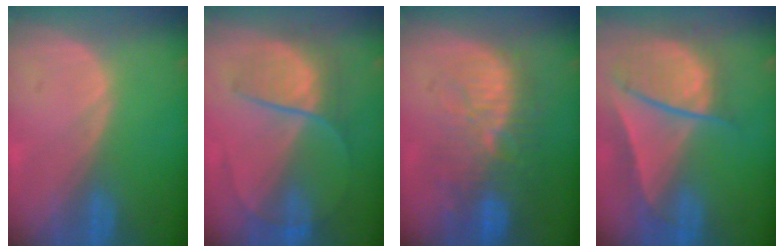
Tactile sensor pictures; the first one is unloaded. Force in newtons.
{"total": 6.9, "press": 6.6, "slide": 2.0}
{"total": 11.4, "press": 10.0, "slide": 5.5}
{"total": 9.5, "press": 8.2, "slide": 4.9}